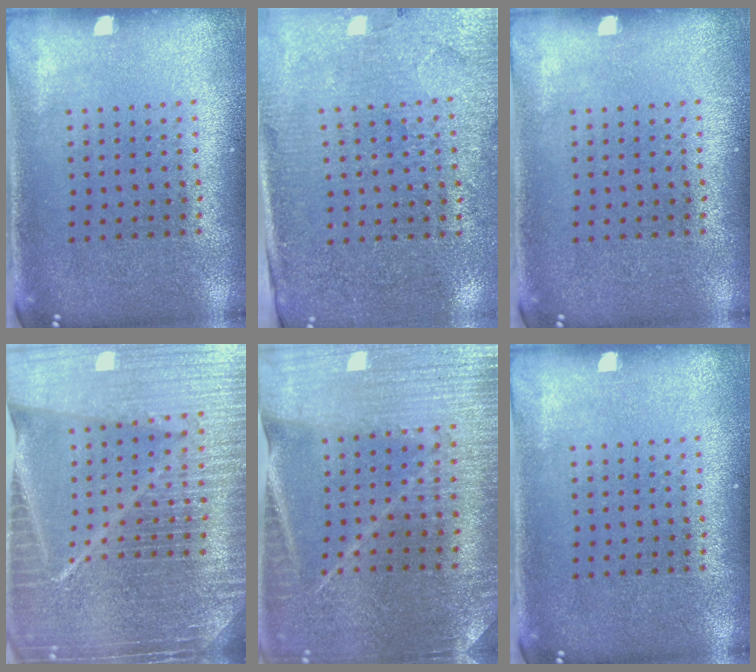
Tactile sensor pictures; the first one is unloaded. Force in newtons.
{"total": 3.0, "press": 2.8, "slide": 0.9}
{"total": 0.0}
{"total": 6.9, "press": 5.9, "slide": 3.5}
{"total": 3.2, "press": 3.2, "slide": 0.3}
{"total": 0.0}